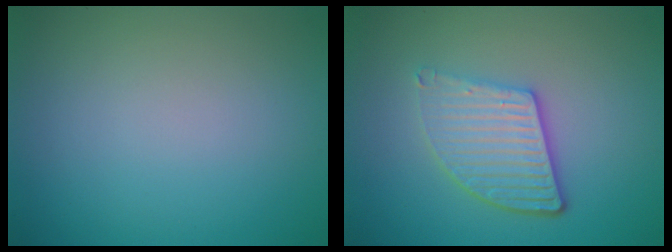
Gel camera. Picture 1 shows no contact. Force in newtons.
{"total": 4.5, "press": 3.5, "slide": 2.9}